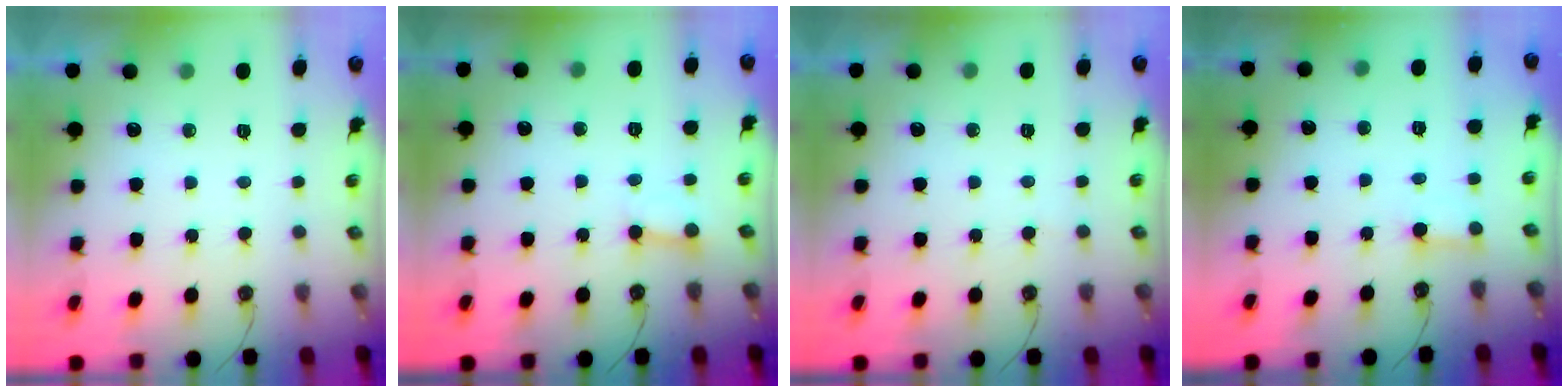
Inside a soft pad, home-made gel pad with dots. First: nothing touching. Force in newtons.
{"total": 2.6, "press": 2.5, "slide": 0.4}
{"total": 3.5, "press": 3.4, "slide": 0.3}
{"total": 2.2, "press": 2.2, "slide": 0.1}